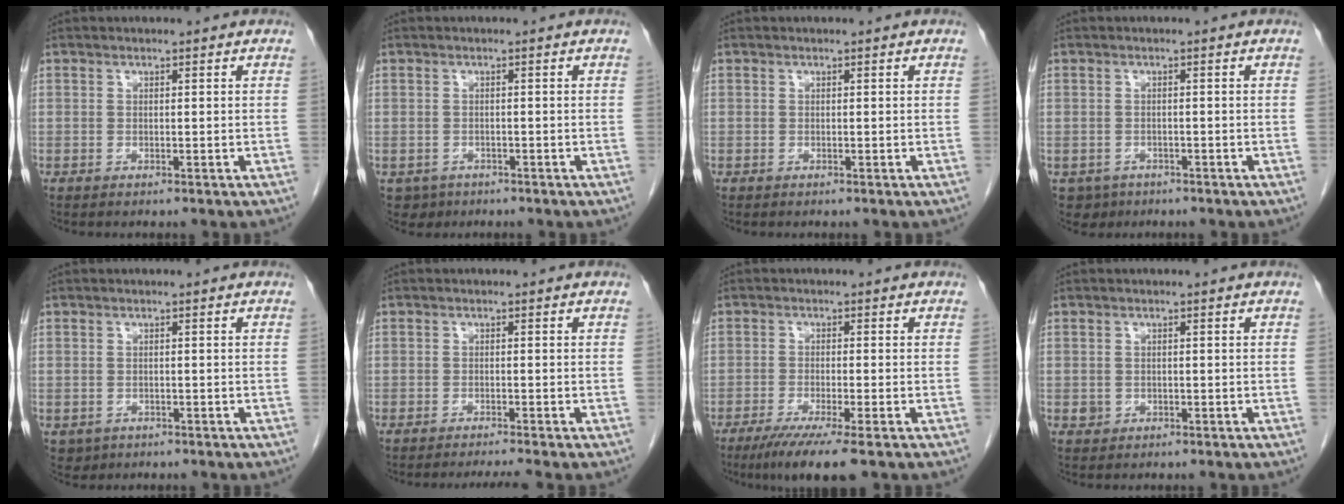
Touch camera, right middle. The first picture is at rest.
{"total": 2.5, "force": [-1.4, 2.0, 0.2], "torque": [-0.005, 0.004, -0.019]}
{"total": 0.0}
{"total": 3.2, "force": [-1.9, 2.5, 0.4], "torque": [-0.007, 0.003, -0.028]}
{"total": 2.0, "force": [-0.8, 1.7, 0.6], "torque": [-0.013, 0.002, -0.003]}
{"total": 3.0, "force": [-2.6, -1.0, 1.1], "torque": [-0.017, -0.007, -0.042]}
{"total": 7.2, "force": [-4.8, -0.2, 5.4], "torque": [-0.082, -0.019, -0.080]}
{"total": 1.0, "force": [-0.2, 1.0, 0.3], "torque": [-0.004, 0.003, 0.000]}